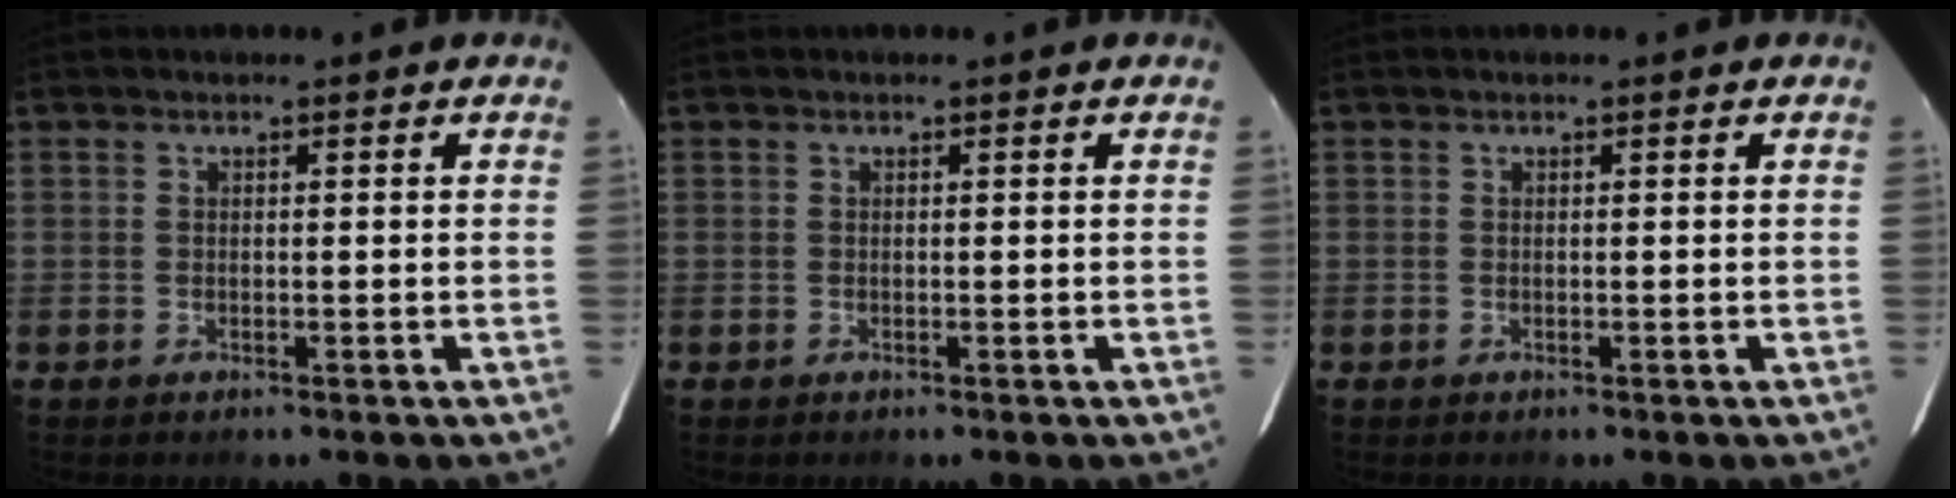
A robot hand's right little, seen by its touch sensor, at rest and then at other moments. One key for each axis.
{"total": 0.0}
{"total": 0.0}